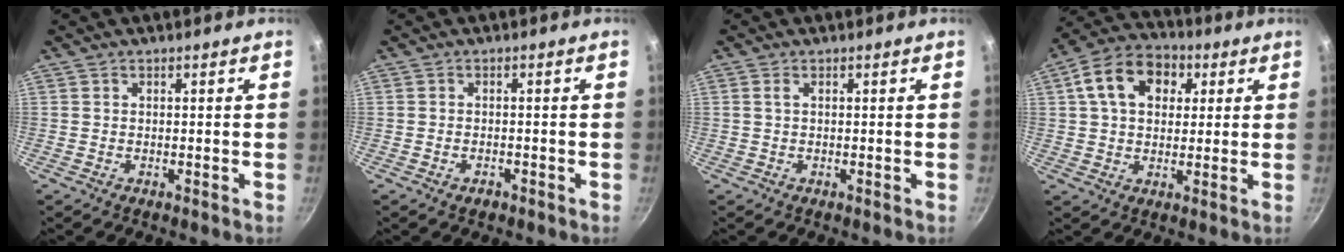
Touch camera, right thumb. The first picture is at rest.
{"total": 1.5, "force": [-1.0, 0.9, 0.8], "torque": [-0.016, 0.006, -0.015]}
{"total": 1.3, "force": [0.4, 0.4, 1.1], "torque": [-0.024, 0.002, 0.008]}
{"total": 12.8, "force": [3.8, 9.2, 8.1], "torque": [-0.115, 0.017, 0.046]}